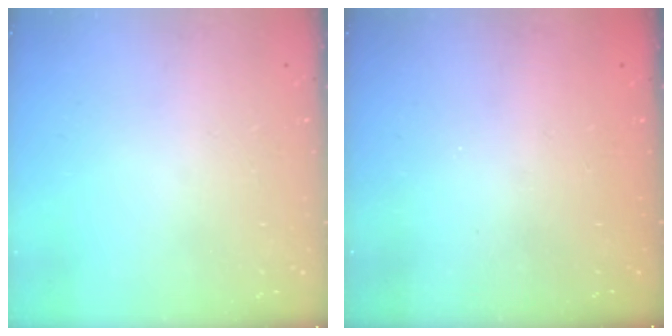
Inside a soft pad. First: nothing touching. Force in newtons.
{"total": 2.2, "press": 2.1, "slide": 0.7}